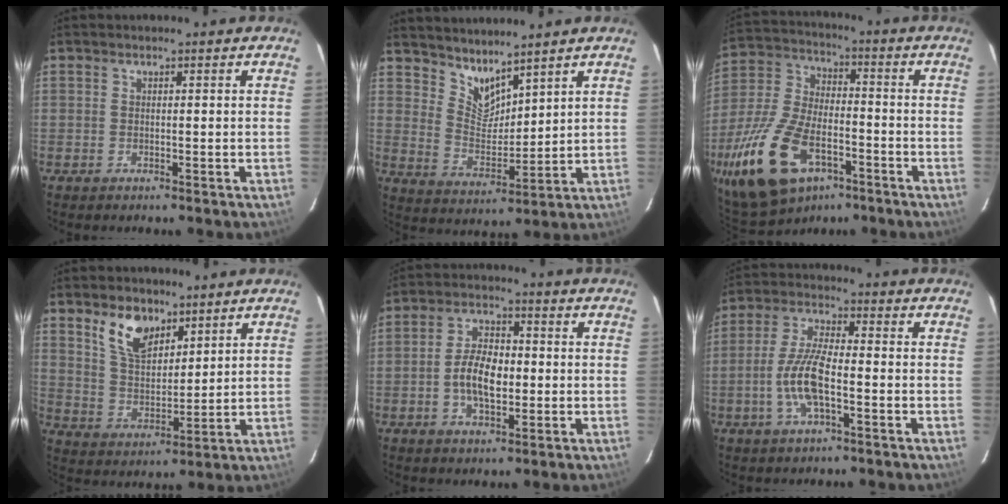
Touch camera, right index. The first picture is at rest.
{"total": 7.3, "force": [6.5, 2.2, 2.5], "torque": [-0.042, -0.008, 0.131]}
{"total": 21.9, "force": [-10.7, 11.9, 15.0], "torque": [-0.339, -0.020, -0.186]}
{"total": 9.4, "force": [6.0, 5.0, 5.3], "torque": [-0.095, 0.009, 0.119]}
{"total": 7.7, "force": [-1.2, 4.1, 6.4], "torque": [-0.125, 0.008, -0.018]}
{"total": 8.9, "force": [-2.9, 2.3, 8.2], "torque": [-0.172, 0.001, -0.058]}